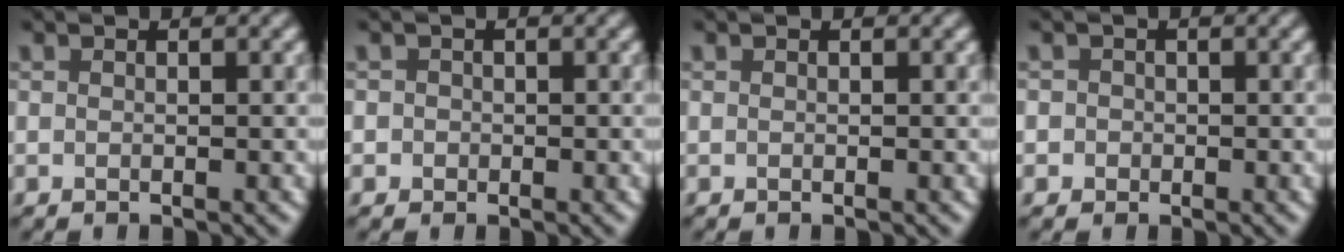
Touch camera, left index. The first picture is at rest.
{"total": 1.3, "force": [0.2, 1.2, 0.1], "torque": [0.020, 0.007, -0.010]}
{"total": 0.0}
{"total": 1.6, "force": [0.2, 1.6, 0.2], "torque": [0.019, 0.012, -0.017]}